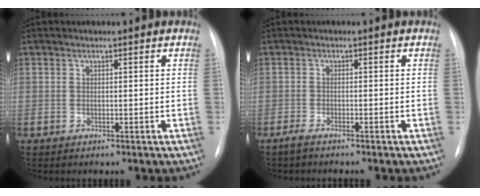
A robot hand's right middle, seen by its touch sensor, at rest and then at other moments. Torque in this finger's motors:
{"motor_torque": [-0.01, -0.35, 0.00, 0.00]}